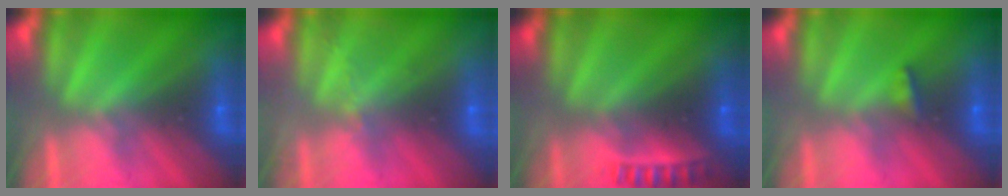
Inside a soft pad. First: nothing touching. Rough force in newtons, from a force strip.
{"total": 2.1}
{"total": 2.4}
{"total": 2.9}